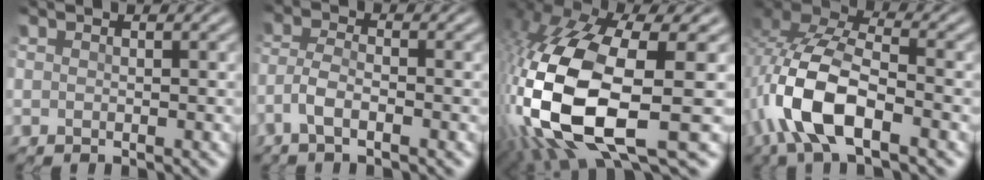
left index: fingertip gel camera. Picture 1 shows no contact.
{"total": 2.4, "force": [-1.6, 0.2, 1.8], "torque": [-0.046, 0.009, -0.037]}
{"total": 15.3, "force": [-2.8, 5.9, 13.8], "torque": [-0.341, -0.011, -0.043]}
{"total": 9.4, "force": [-4.1, 3.7, 7.6], "torque": [-0.174, 0.007, -0.085]}